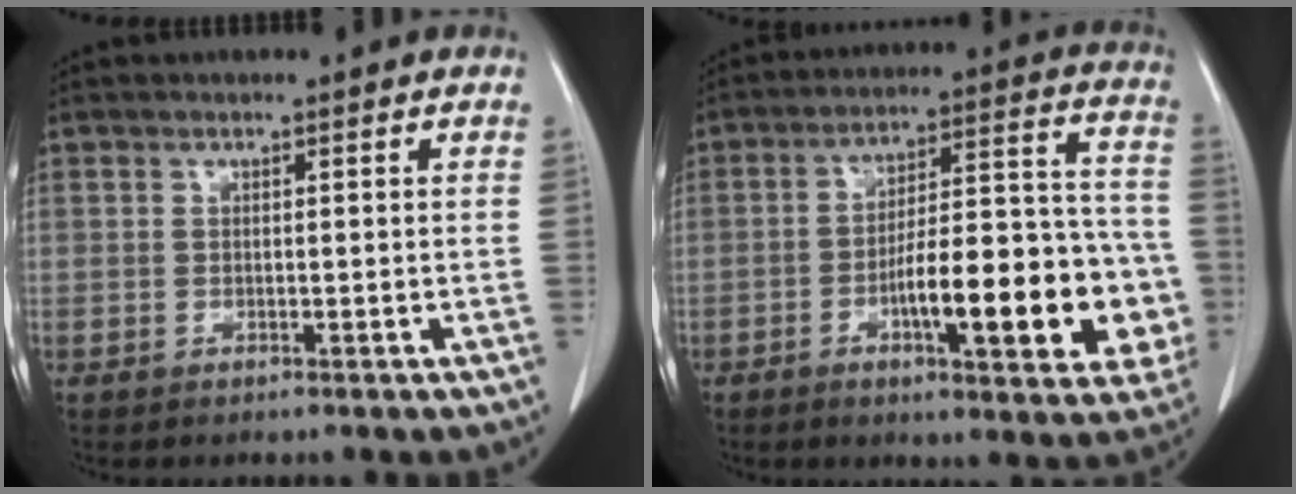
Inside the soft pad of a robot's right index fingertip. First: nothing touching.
{"total": 19.3, "force": [-5.7, 5.0, 17.7], "torque": [-0.203, 0.036, -0.071]}